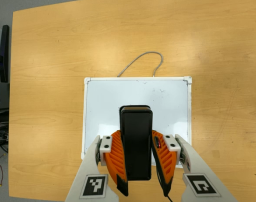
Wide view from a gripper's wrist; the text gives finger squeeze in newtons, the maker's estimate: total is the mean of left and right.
{"total": 7.1, "left": 5.8, "right": 8.3}